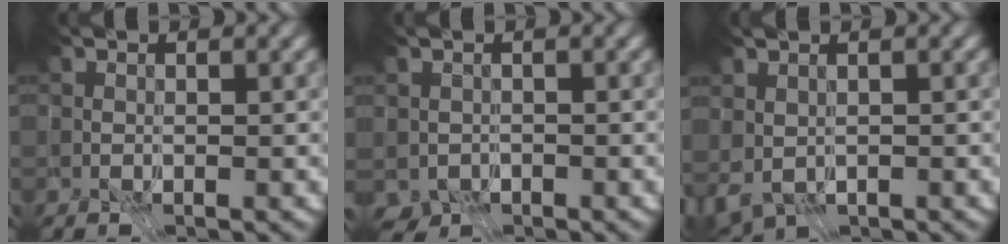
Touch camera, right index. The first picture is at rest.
{"total": 3.6, "force": [-3.0, 1.8, 0.7], "torque": [-0.018, -0.022, -0.050]}
{"total": 1.5, "force": [-0.3, 0.5, 1.3], "torque": [-0.033, -0.004, 0.008]}